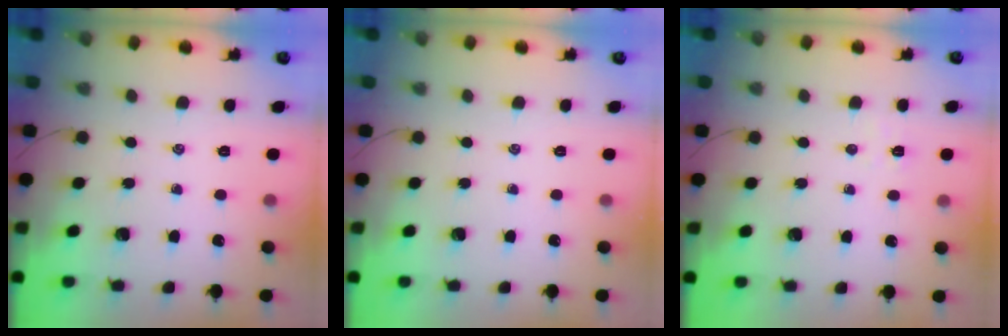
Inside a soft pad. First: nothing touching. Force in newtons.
{"total": 0.0}
{"total": 3.9, "press": 3.8, "slide": 0.9}